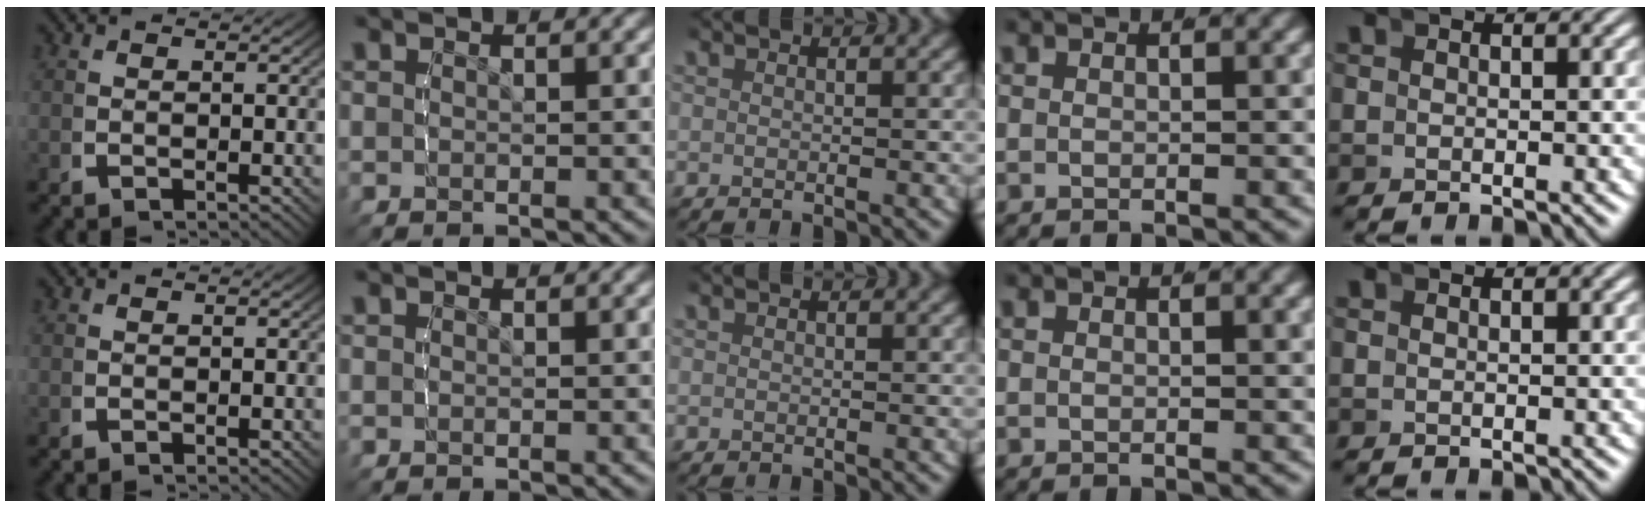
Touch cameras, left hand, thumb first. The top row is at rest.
{"little": {"total": 0.6, "force": [0.5, -0.4, -0.1], "torque": [0.012, 0.005, 0.008]}}